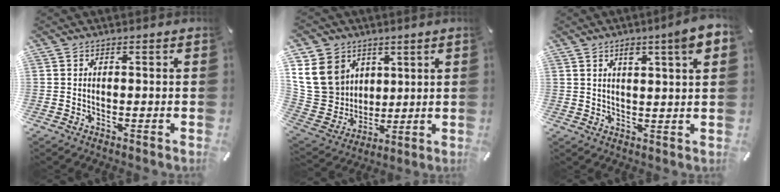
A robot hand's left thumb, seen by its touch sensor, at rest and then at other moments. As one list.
[{"total": 15.7, "force": [5.1, 13.7, 5.6], "torque": [-0.125, -0.023, 0.105]}, {"total": 6.5, "force": [3.3, 1.1, 5.5], "torque": [-0.096, -0.002, 0.051]}]